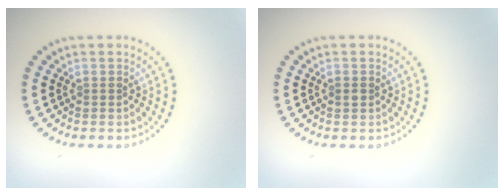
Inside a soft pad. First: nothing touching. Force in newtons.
{"total": 0.7, "press": 0.7, "slide": 0.0}